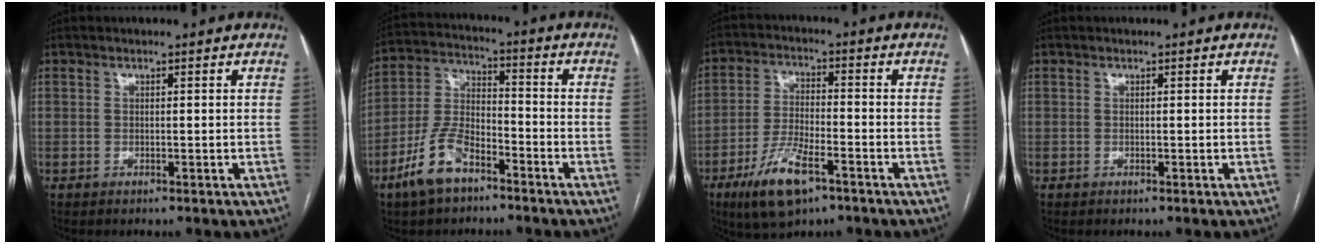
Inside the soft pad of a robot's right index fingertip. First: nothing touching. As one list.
[{"total": 10.1, "force": [-6.3, 4.5, 6.5], "torque": [-0.149, 0.005, -0.123]}, {"total": 10.2, "force": [-5.8, 3.1, 7.8], "torque": [-0.159, -0.012, -0.102]}, {"total": 0.0}]